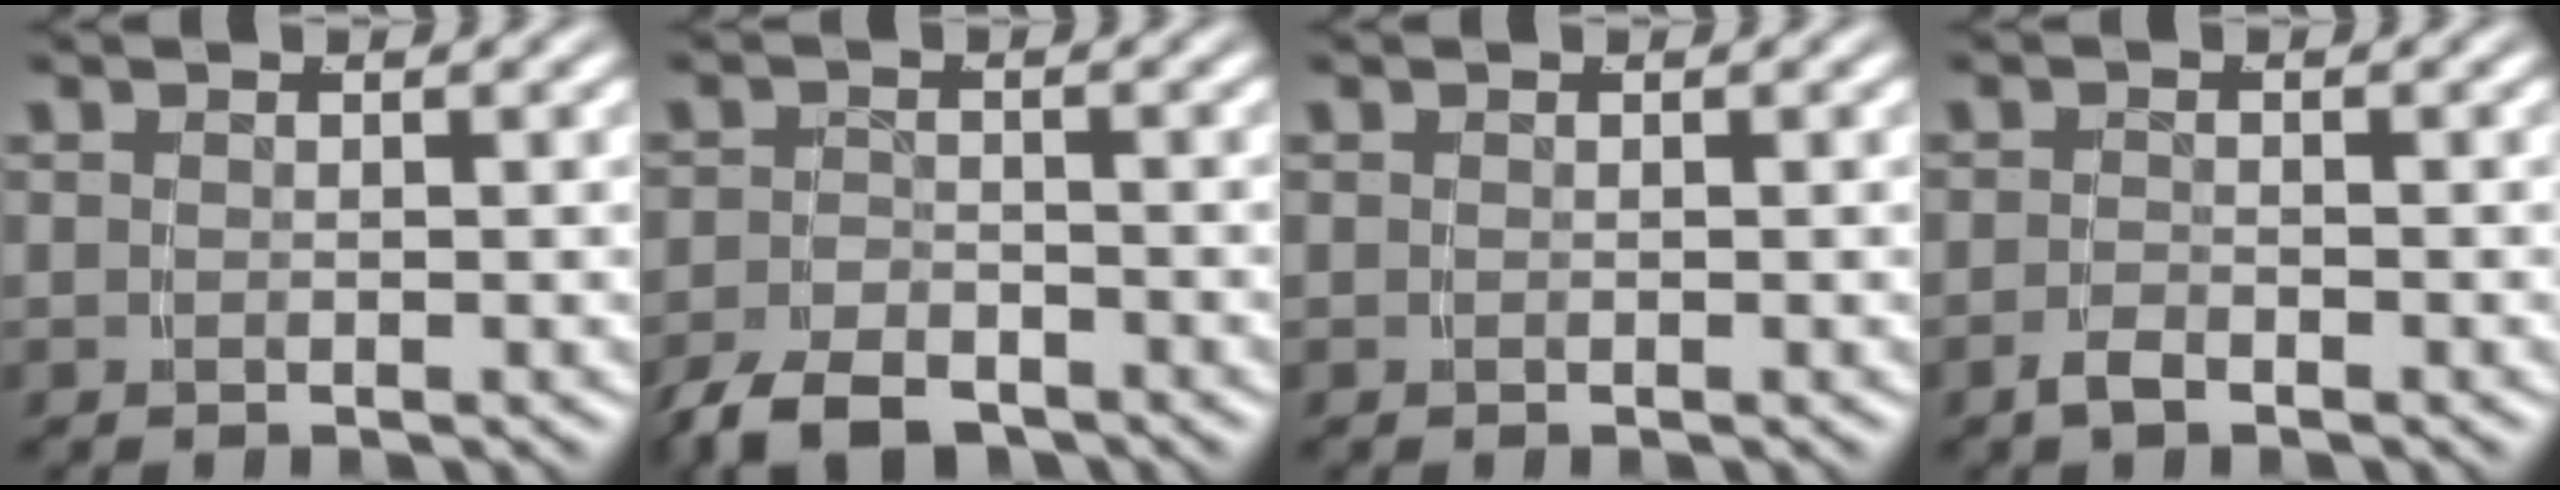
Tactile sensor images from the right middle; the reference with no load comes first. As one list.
[{"total": 4.7, "force": [-3.9, 1.8, 1.9], "torque": [-0.036, -0.018, -0.058]}, {"total": 0.0}, {"total": 1.3, "force": [-1.2, -0.1, 0.4], "torque": [-0.007, -0.005, -0.020]}]